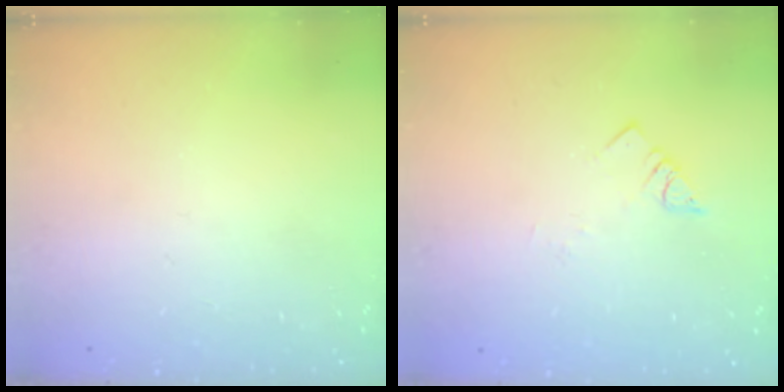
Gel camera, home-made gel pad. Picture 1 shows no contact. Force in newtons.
{"total": 1.7, "press": 1.7, "slide": 0.1}